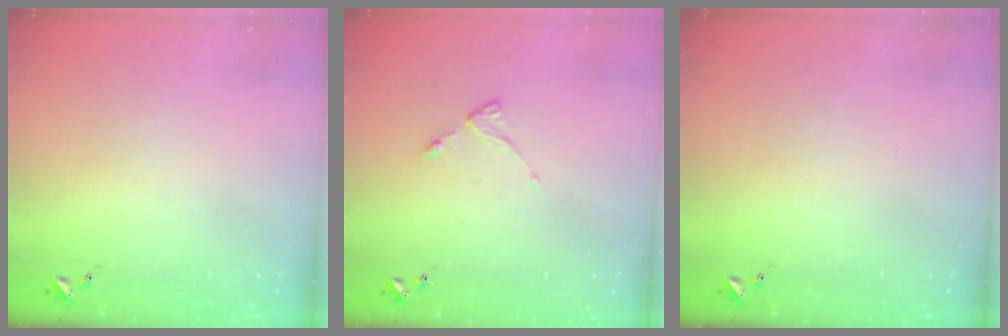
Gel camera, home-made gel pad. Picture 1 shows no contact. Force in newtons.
{"total": 4.0, "press": 3.9, "slide": 0.5}
{"total": 0.0}